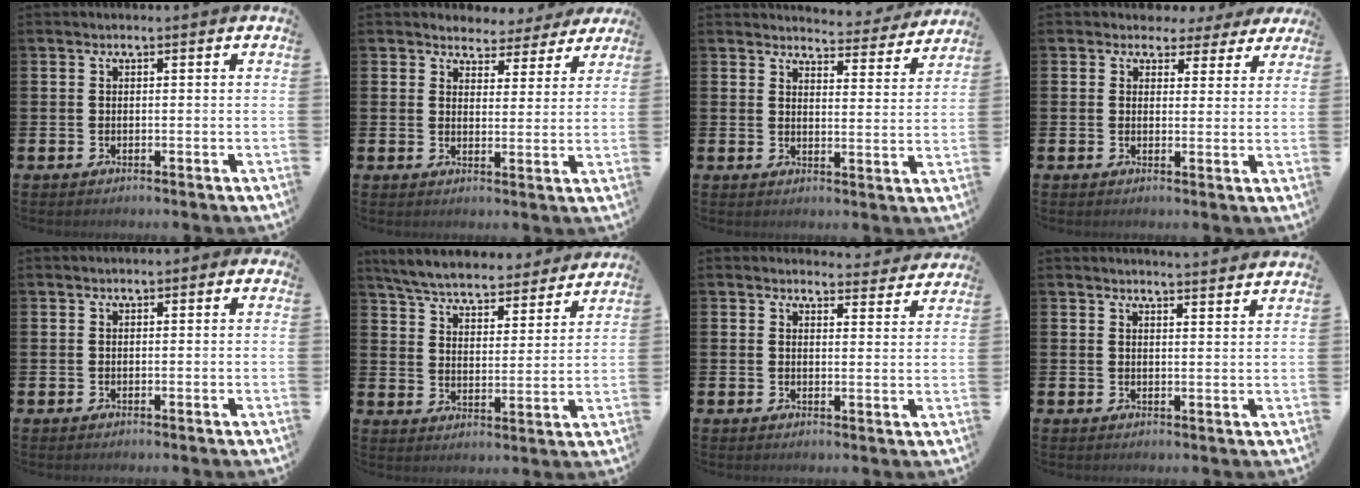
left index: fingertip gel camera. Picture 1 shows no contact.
{"total": 3.8, "force": [3.4, 1.7, 0.1], "torque": [-0.010, -0.025, 0.056]}
{"total": 4.2, "force": [4.1, 0.5, 0.2], "torque": [-0.008, -0.034, 0.070]}
{"total": 3.2, "force": [2.3, 2.2, 0.4], "torque": [-0.003, -0.013, 0.034]}
{"total": 0.5, "force": [-0.3, 0.4, 0.3], "torque": [-0.005, 0.003, -0.007]}
{"total": 6.2, "force": [6.0, 1.0, 1.2], "torque": [-0.056, -0.042, 0.104]}
{"total": 3.4, "force": [3.3, 0.5, 0.0], "torque": [0.001, -0.023, 0.059]}
{"total": 2.9, "force": [2.9, -0.4, -0.1], "torque": [0.005, -0.022, 0.051]}